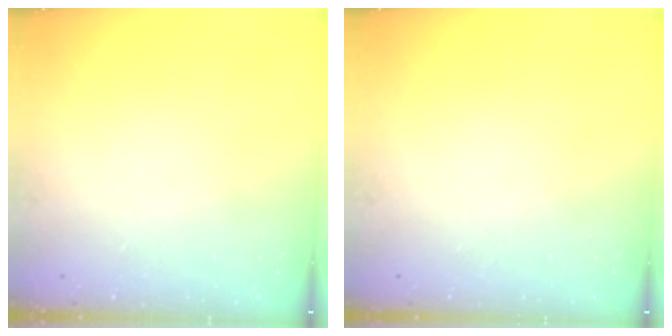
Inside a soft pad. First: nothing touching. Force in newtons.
{"total": 0.0}